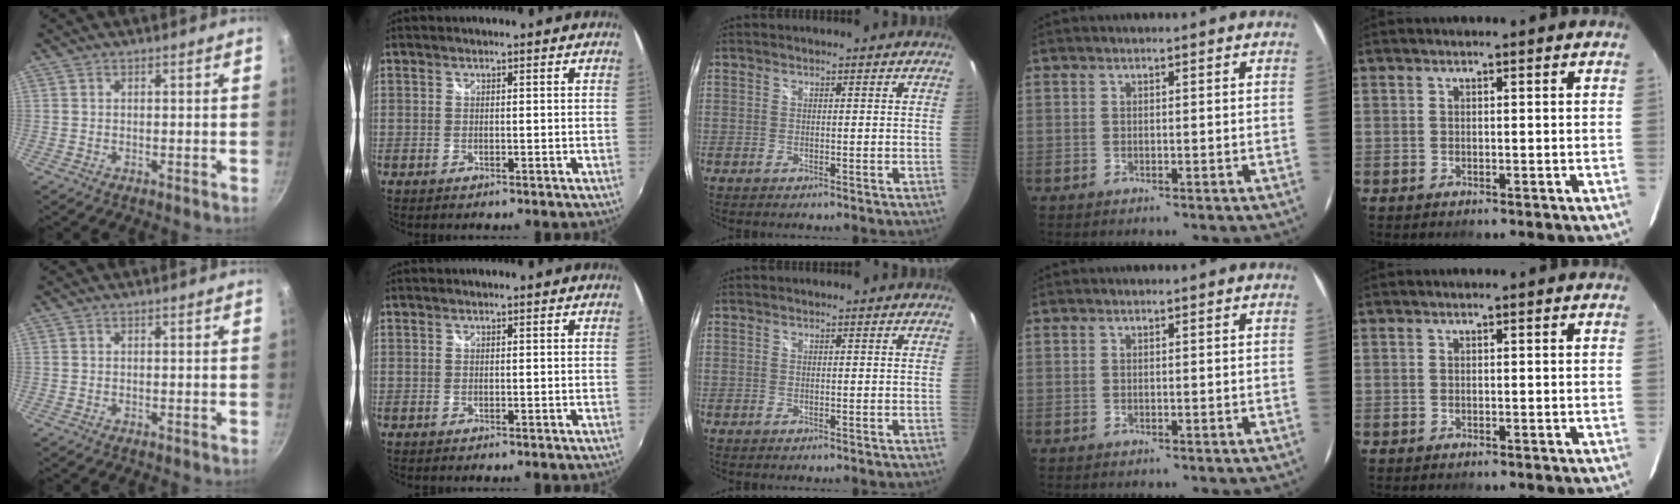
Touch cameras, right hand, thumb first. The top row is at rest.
{}